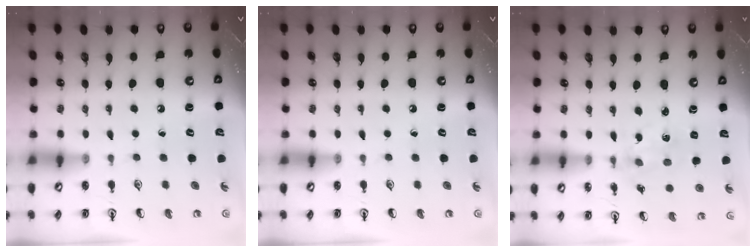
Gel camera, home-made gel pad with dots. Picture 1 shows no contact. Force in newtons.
{"total": 0.0}
{"total": 1.7, "press": 1.6, "slide": 0.2}